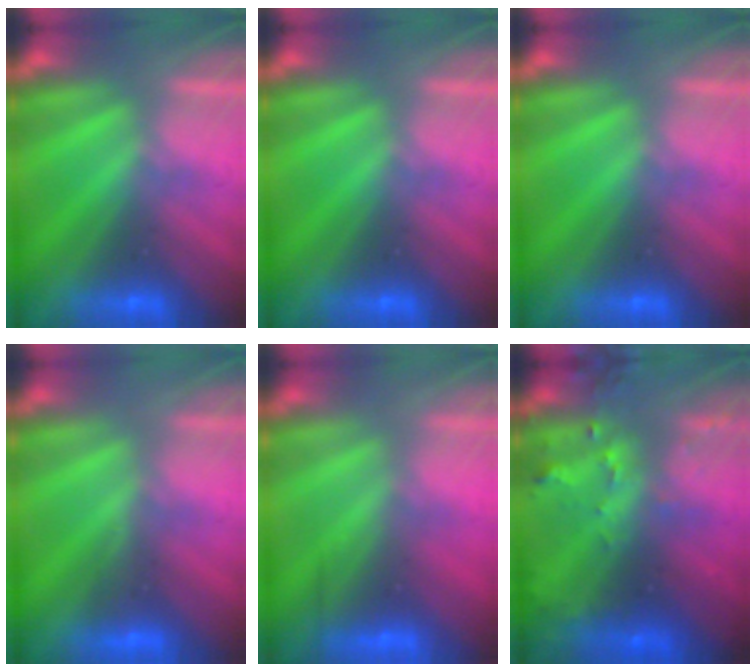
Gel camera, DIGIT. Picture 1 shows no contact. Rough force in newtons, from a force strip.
{"total": 0.0}
{"total": 0.0}
{"total": 2.8}
{"total": 2.4}
{"total": 6.7}